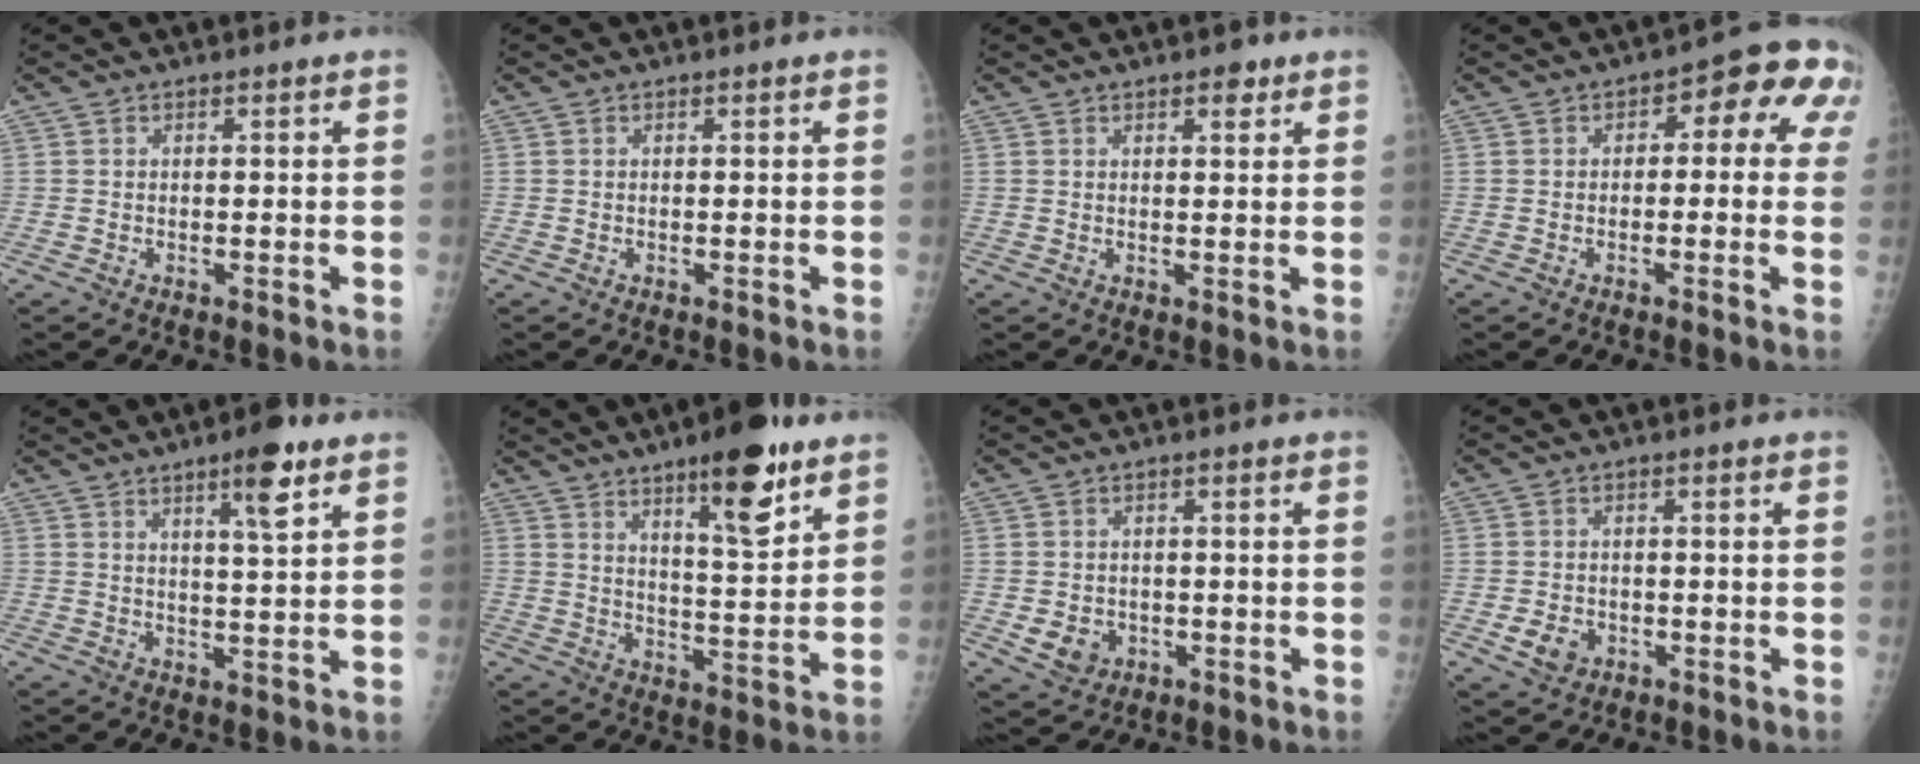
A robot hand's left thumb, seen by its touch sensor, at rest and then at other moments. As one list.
[{"total": 0.0}, {"total": 2.5, "force": [1.6, 1.1, 1.6], "torque": [-0.012, -0.006, 0.020]}, {"total": 9.8, "force": [2.1, 5.4, 8.0], "torque": [-0.047, 0.033, 0.011]}, {"total": 7.6, "force": [4.4, 1.4, 6.0], "torque": [-0.087, -0.024, 0.067]}, {"total": 14.2, "force": [8.5, 3.8, 10.7], "torque": [-0.136, -0.052, 0.129]}, {"total": 4.6, "force": [-1.1, 3.9, 2.1], "torque": [-0.019, 0.004, -0.007]}, {"total": 4.0, "force": [-1.4, 3.2, 2.0], "torque": [-0.028, 0.004, -0.017]}]